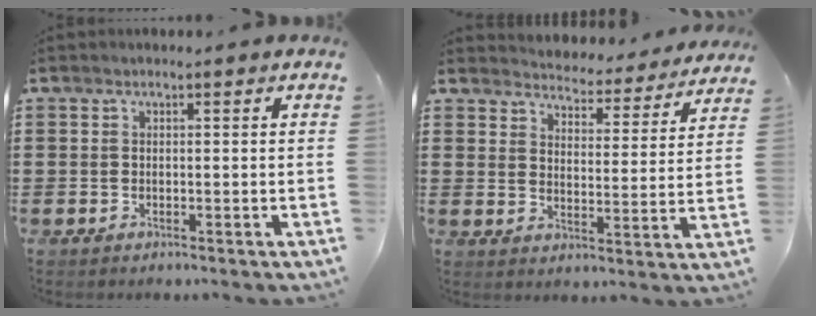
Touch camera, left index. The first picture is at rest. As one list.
[{"total": 4.4, "force": [4.4, 0.0, -0.2], "torque": [-0.015, -0.043, 0.070]}]